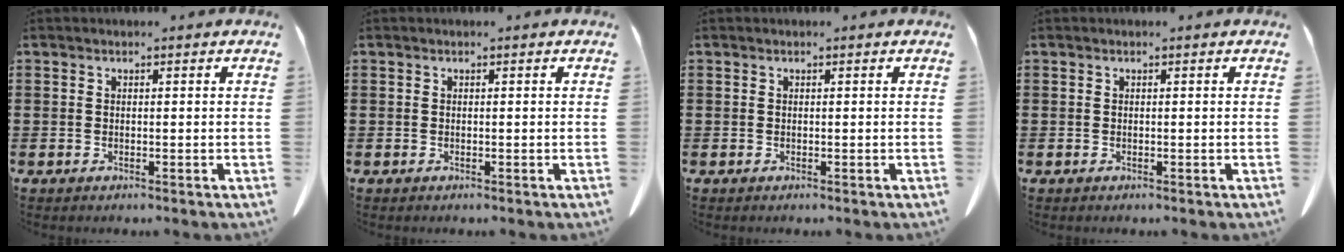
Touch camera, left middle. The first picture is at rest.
{"total": 0.0}
{"total": 0.0}
{"total": 0.0}